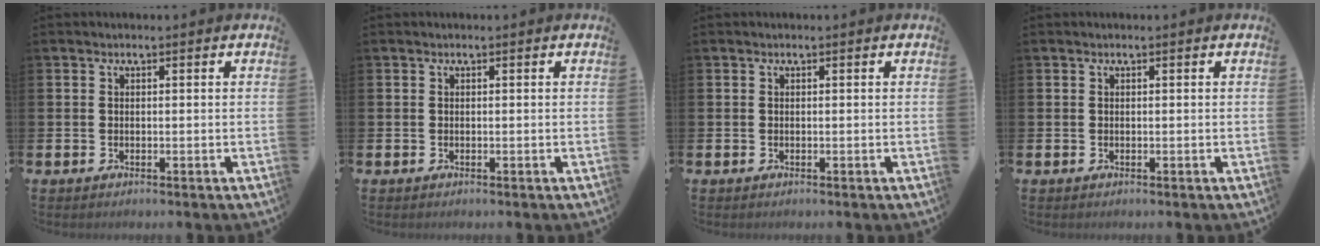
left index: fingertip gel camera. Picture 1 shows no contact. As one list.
[{"total": 0.0}, {"total": 0.0}, {"total": 0.0}]